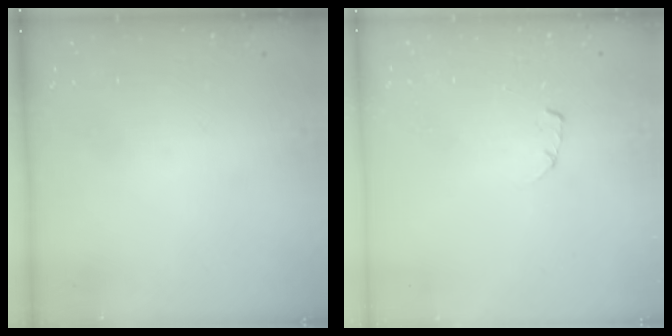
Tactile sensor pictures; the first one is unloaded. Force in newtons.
{"total": 1.7, "press": 1.7, "slide": 0.2}